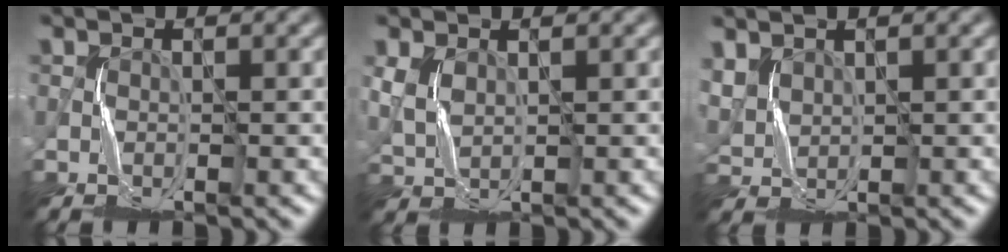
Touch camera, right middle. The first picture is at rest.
{"total": 2.1, "force": [0.9, 1.1, 1.5], "torque": [-0.053, -0.002, 0.024]}
{"total": 2.8, "force": [1.7, 1.7, 1.4], "torque": [-0.049, 0.000, 0.038]}